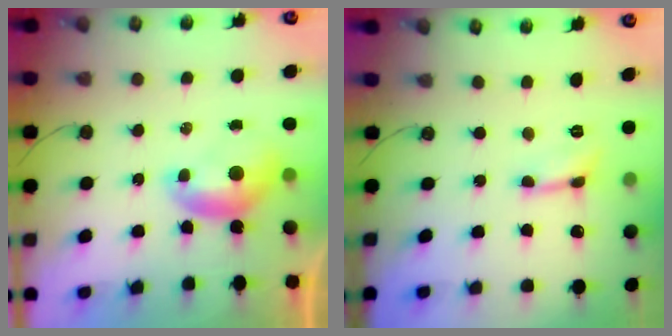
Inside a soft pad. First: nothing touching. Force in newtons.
{"total": 0.5, "press": 0.5, "slide": 0.1}